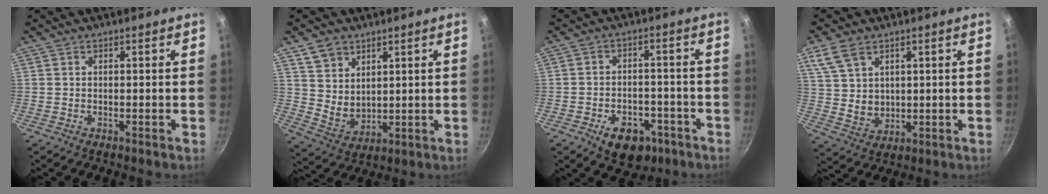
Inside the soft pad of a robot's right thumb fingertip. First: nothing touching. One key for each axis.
{"total": 8.1, "fx": 4.3, "fy": 6.0, "fz": 3.3, "tx": -0.032, "ty": -0.017, "tz": 0.093}
{"total": 8.0, "fx": -3.7, "fy": 5.2, "fz": 4.8, "tx": -0.042, "ty": 0.018, "tz": -0.043}
{"total": 8.4, "fx": 4.2, "fy": 5.8, "fz": 4.4, "tx": -0.068, "ty": -0.016, "tz": 0.093}